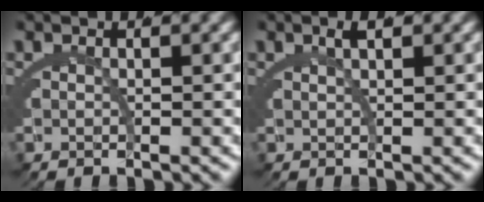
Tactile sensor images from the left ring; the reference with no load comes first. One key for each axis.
{"total": 1.4, "fx": 0.9, "fy": -0.5, "fz": 0.9, "tx": -0.013, "ty": 0.004, "tz": 0.018}